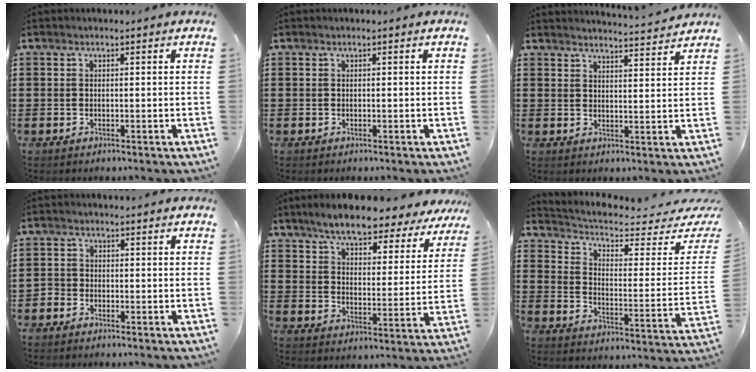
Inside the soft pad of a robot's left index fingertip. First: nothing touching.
{"total": 0.0}
{"total": 3.3, "force": [3.3, -0.5, 0.1], "torque": [-0.006, -0.024, 0.055]}
{"total": 1.4, "force": [-1.1, 0.8, 0.1], "torque": [-0.008, 0.004, -0.024]}
{"total": 7.0, "force": [6.4, 0.9, 2.7], "torque": [-0.075, -0.035, 0.109]}
{"total": 3.9, "force": [3.0, 0.7, 2.4], "torque": [-0.064, -0.028, 0.045]}